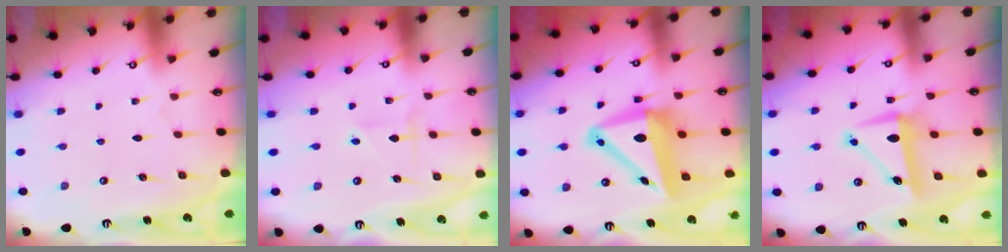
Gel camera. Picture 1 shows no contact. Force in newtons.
{"total": 2.1, "press": 1.8, "slide": 1.1}
{"total": 11.4, "press": 11.1, "slide": 2.6}
{"total": 7.3, "press": 6.9, "slide": 2.4}